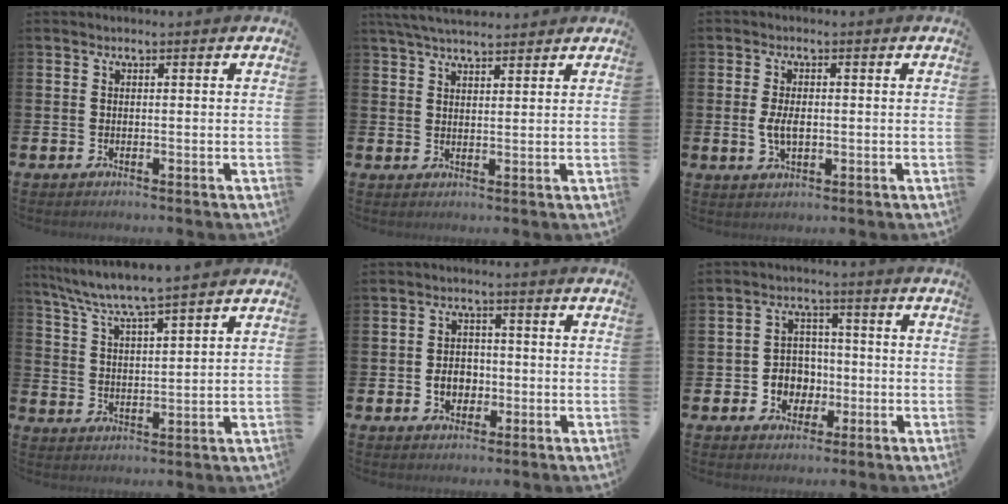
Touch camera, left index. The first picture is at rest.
{"total": 4.4, "force": [4.0, 1.1, 1.5], "torque": [-0.034, -0.009, 0.073]}
{"total": 3.4, "force": [-0.7, 1.9, 2.8], "torque": [-0.040, 0.005, -0.018]}
{"total": 6.5, "force": [6.2, -0.3, 1.8], "torque": [-0.060, -0.035, 0.109]}
{"total": 3.7, "force": [-1.4, 2.8, 1.9], "torque": [-0.020, 0.001, -0.035]}
{"total": 4.5, "force": [-1.3, 4.2, 1.0], "torque": [-0.021, 0.004, -0.032]}